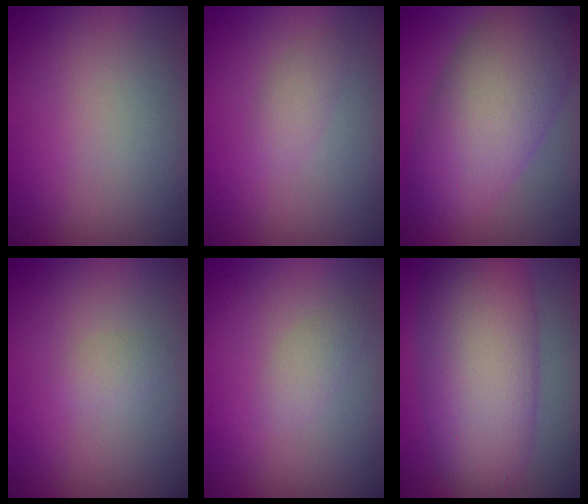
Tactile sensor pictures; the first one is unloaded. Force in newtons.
{"total": 1.3, "press": 1.3, "slide": 0.1}
{"total": 8.6, "press": 8.6, "slide": 0.1}
{"total": 0.8, "press": 0.8, "slide": 0.0}
{"total": 1.3, "press": 1.3, "slide": 0.1}
{"total": 10.2, "press": 10.2, "slide": 0.1}